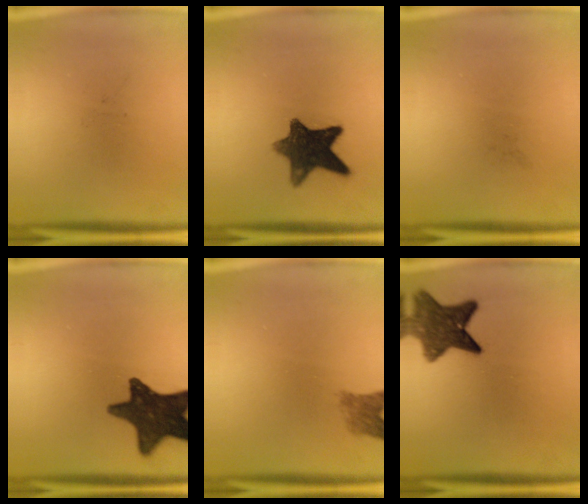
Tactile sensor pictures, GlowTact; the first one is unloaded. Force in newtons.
{"total": 11.1}
{"total": 0.0}
{"total": 14.7}
{"total": 2.7}
{"total": 8.9}